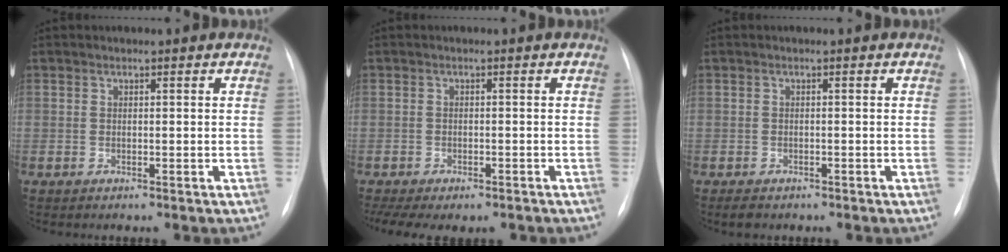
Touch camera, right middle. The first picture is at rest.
{"total": 10.3, "force": [-8.2, 3.9, 4.9], "torque": [-0.091, 0.005, -0.108]}
{"total": 2.1, "force": [-1.6, 1.1, 0.9], "torque": [-0.017, -0.002, -0.018]}